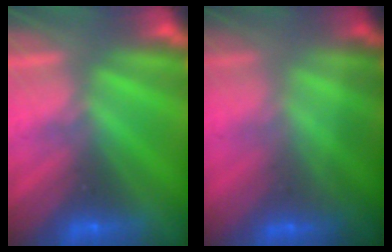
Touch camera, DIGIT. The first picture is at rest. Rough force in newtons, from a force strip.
{"total": 1.6}